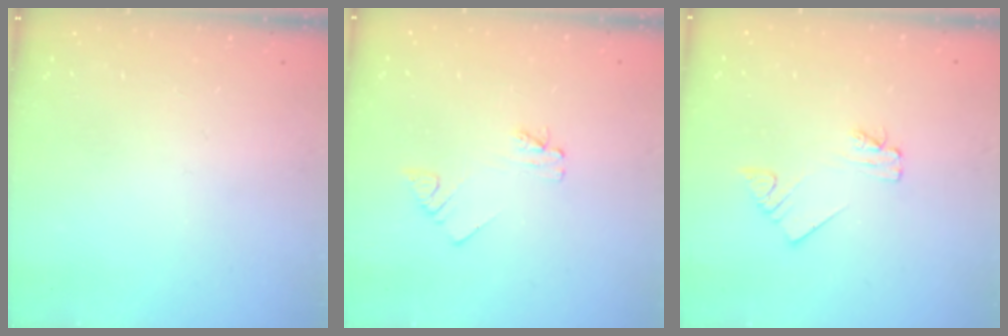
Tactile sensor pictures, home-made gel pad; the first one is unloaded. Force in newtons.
{"total": 2.4, "press": 2.4, "slide": 0.3}
{"total": 2.2, "press": 2.2, "slide": 0.3}